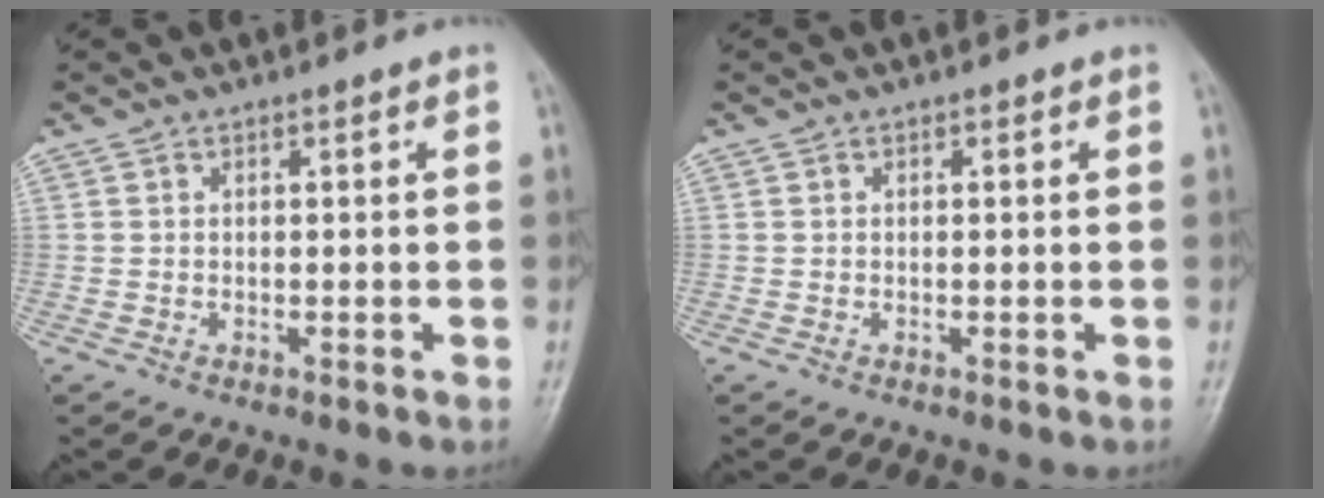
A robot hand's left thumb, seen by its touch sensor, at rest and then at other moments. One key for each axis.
{"total": 0.0}